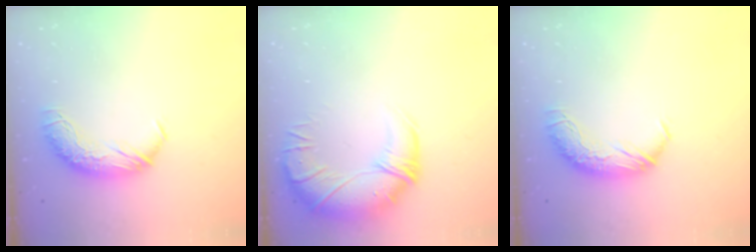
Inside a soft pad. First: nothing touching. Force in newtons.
{"total": 3.4, "press": 1.1, "slide": 3.2}
{"total": 0.0}